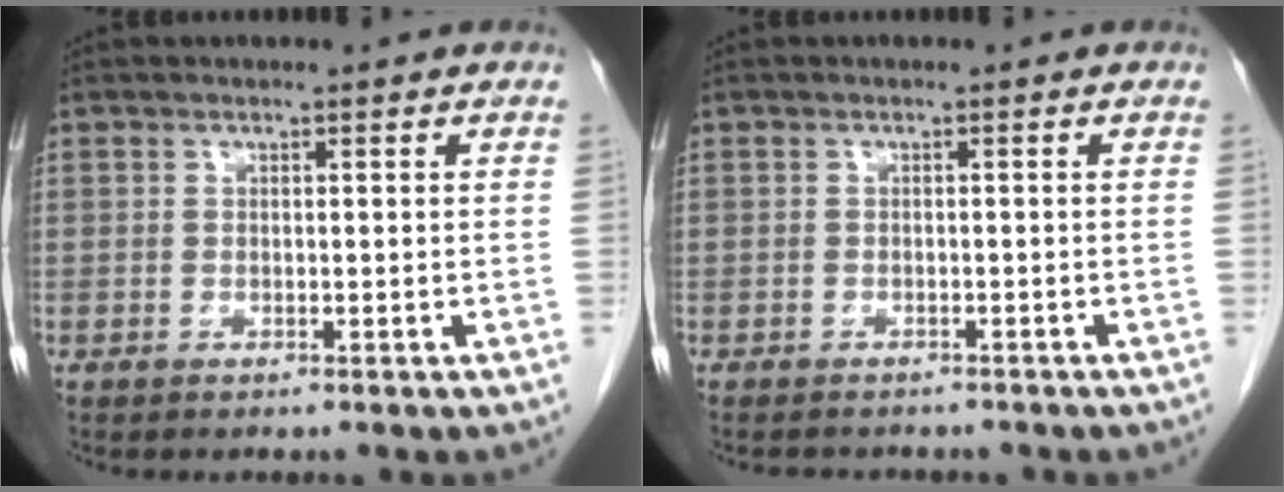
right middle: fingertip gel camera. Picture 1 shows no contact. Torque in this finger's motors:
{"motor_torque": [-0.11, 0.13, -0.01, 0.01]}